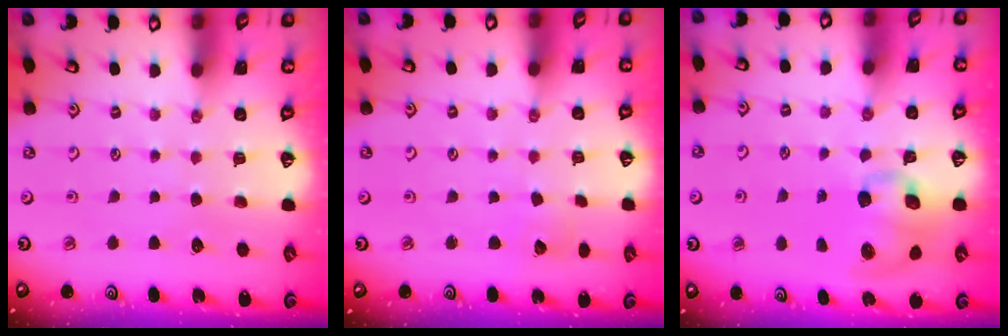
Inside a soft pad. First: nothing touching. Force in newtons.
{"total": 2.1, "press": 2.1, "slide": 0.2}
{"total": 10.0, "press": 9.8, "slide": 1.6}